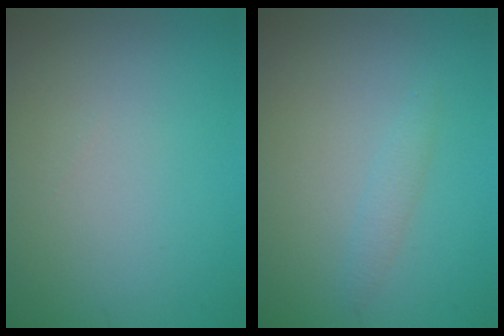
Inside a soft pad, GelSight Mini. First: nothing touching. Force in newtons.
{"total": 1.1, "press": 1.1, "slide": 0.0}